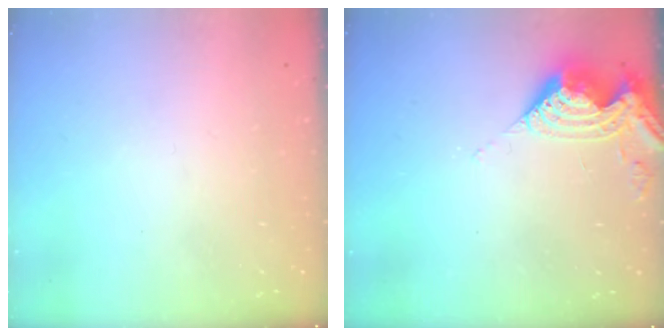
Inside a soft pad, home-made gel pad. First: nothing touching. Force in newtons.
{"total": 9.6, "press": 9.5, "slide": 1.4}